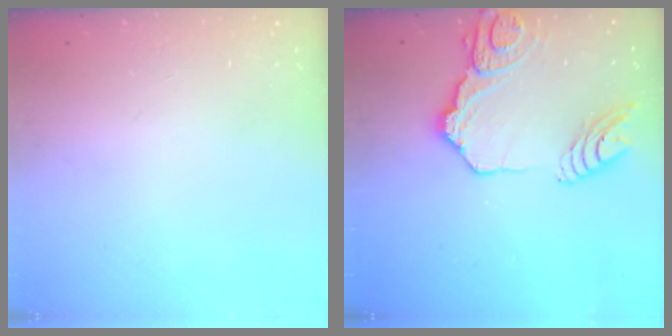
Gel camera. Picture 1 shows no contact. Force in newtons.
{"total": 16.7, "press": 16.6, "slide": 1.9}